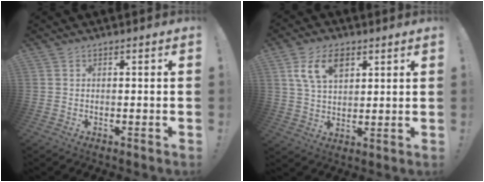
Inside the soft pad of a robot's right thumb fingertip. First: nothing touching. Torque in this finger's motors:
{"motor_torque": [0.38, 0.67, -0.03, 0.02, 0.00]}